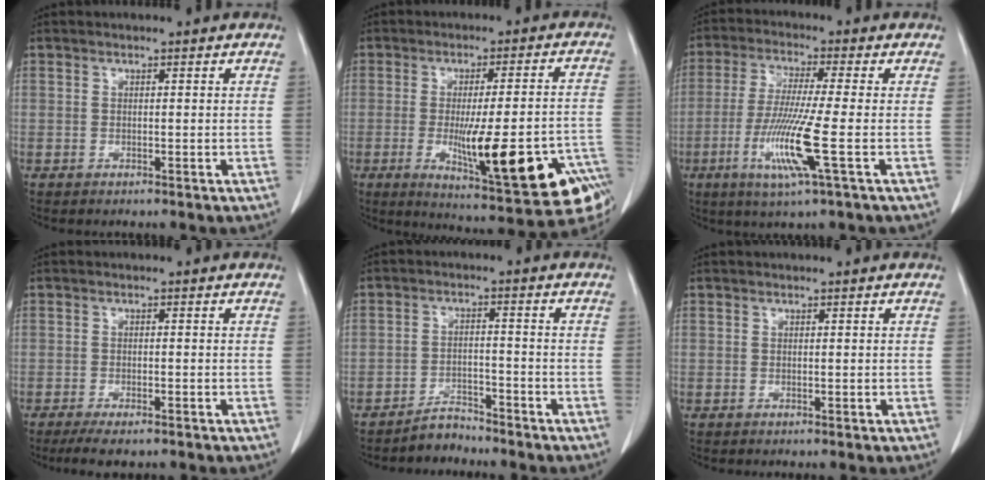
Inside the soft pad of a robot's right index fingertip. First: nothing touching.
{"total": 22.3, "force": [-8.3, 4.0, 20.4], "torque": [-0.214, -0.001, -0.103]}
{"total": 11.2, "force": [-3.5, -0.3, 10.7], "torque": [-0.221, -0.025, -0.071]}
{"total": 5.7, "force": [-4.1, 1.7, 3.6], "torque": [-0.060, -0.012, -0.062]}
{"total": 3.9, "force": [-3.7, 1.3, 0.2], "torque": [-0.005, 0.001, -0.063]}
{"total": 0.0}